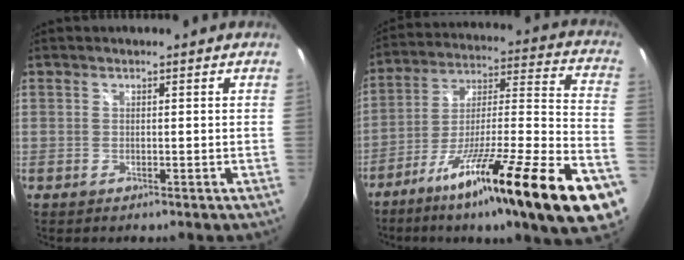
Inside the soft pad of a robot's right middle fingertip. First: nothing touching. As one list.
[{"total": 30.7, "force": [-18.6, 2.8, 24.2], "torque": [-0.337, -0.040, -0.288]}]